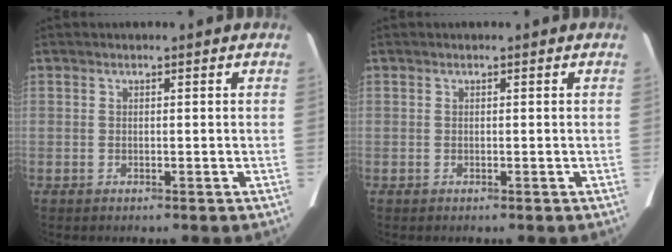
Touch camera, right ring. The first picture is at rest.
{"total": 0.0}